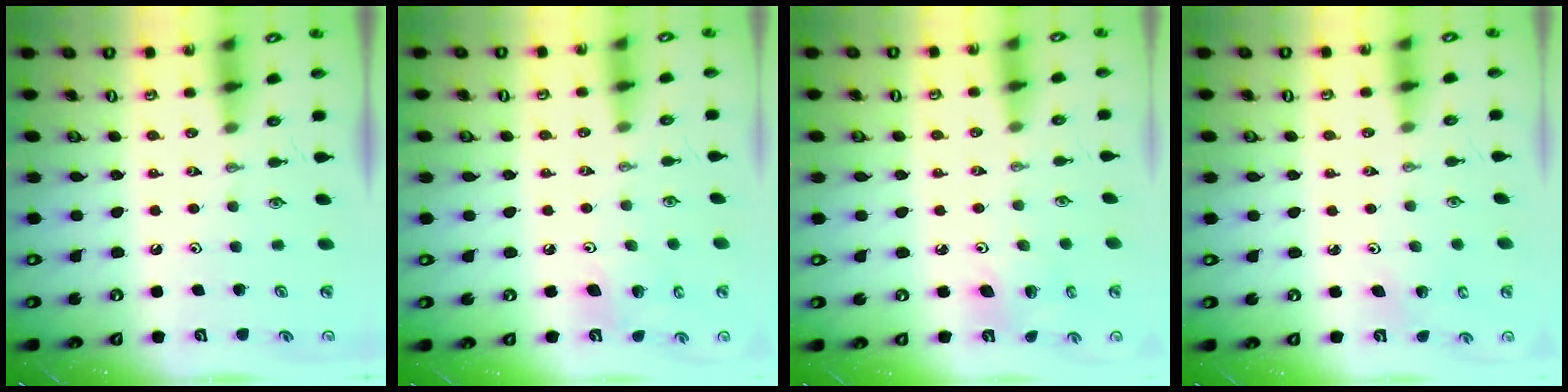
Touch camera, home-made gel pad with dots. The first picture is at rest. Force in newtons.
{"total": 7.4, "press": 7.0, "slide": 2.4}
{"total": 5.9, "press": 5.9, "slide": 0.3}
{"total": 2.0, "press": 2.0, "slide": 0.2}